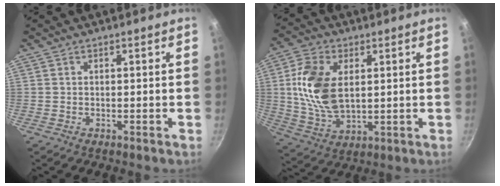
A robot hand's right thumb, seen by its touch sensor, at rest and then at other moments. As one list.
[{"total": 13.9, "force": [2.4, 8.3, 10.9], "torque": [-0.198, -0.010, 0.049]}]